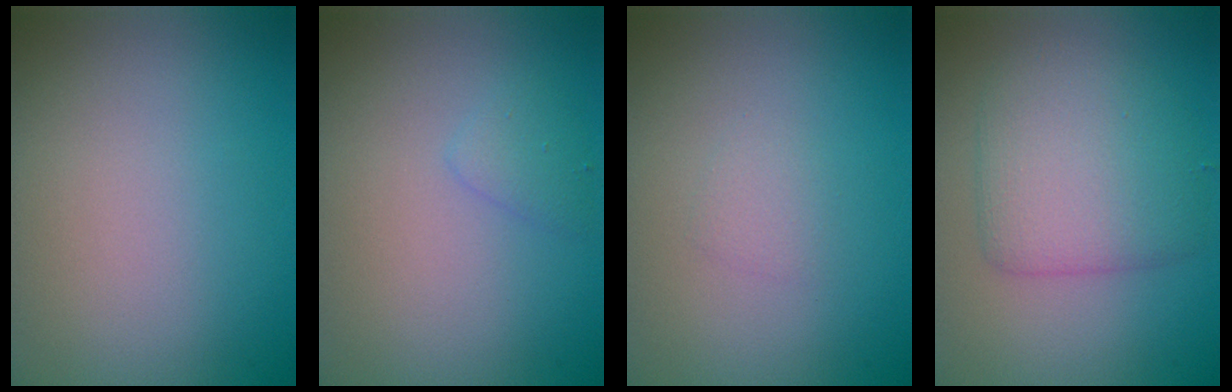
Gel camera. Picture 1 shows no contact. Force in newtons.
{"total": 1.2, "press": 1.2, "slide": 0.0}
{"total": 0.8, "press": 0.8, "slide": 0.1}
{"total": 4.6, "press": 4.6, "slide": 0.1}